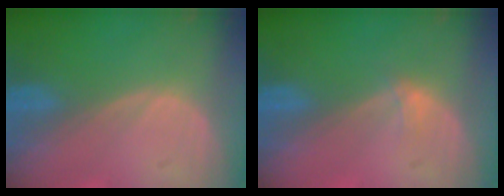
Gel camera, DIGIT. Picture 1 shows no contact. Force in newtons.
{"total": 1.3, "press": 0.9, "slide": 0.9}